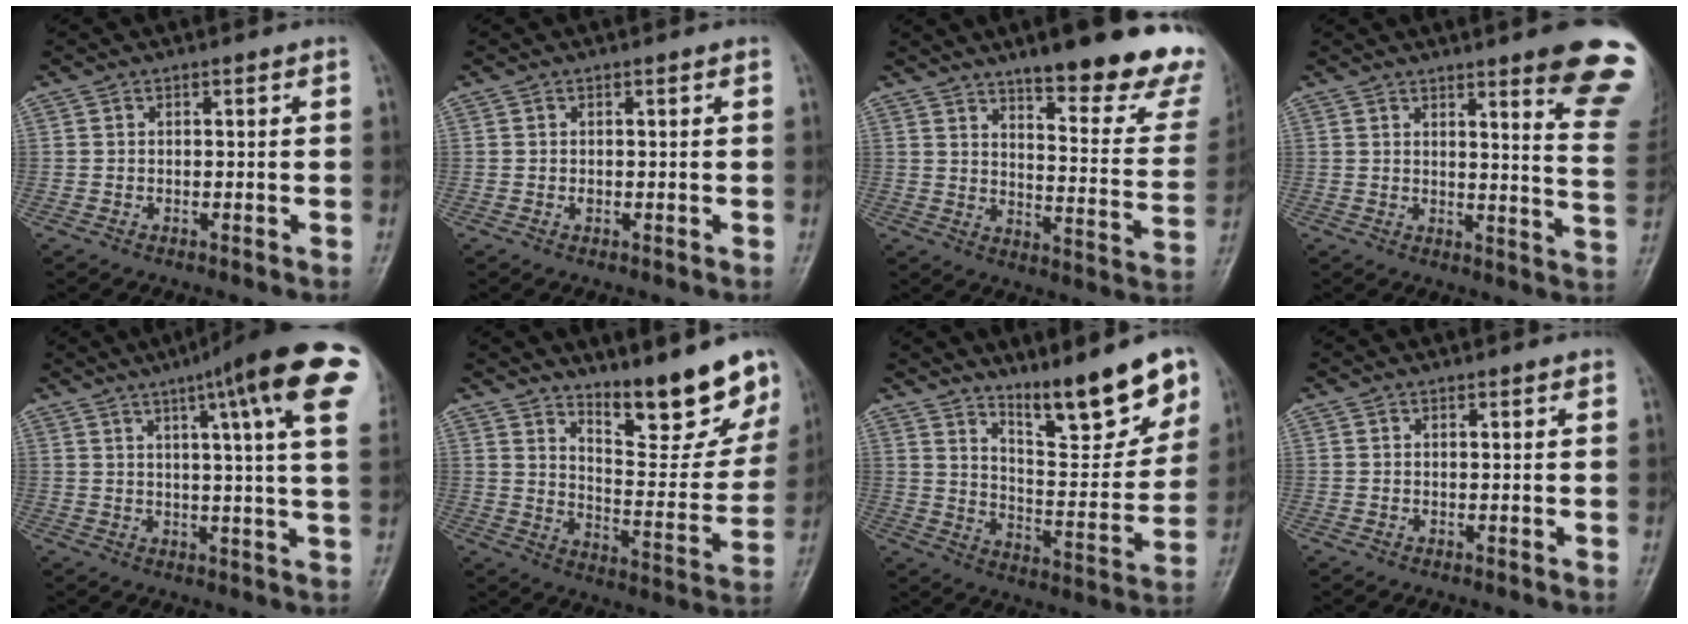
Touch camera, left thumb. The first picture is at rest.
{"total": 0.6, "force": [0.0, 0.4, 0.5], "torque": [-0.007, 0.003, 0.001]}
{"total": 22.5, "force": [15.8, 5.2, 15.3], "torque": [-0.164, -0.089, 0.206]}
{"total": 17.1, "force": [11.0, 1.4, 12.9], "torque": [-0.132, -0.069, 0.130]}
{"total": 19.6, "force": [9.2, 2.2, 17.2], "torque": [-0.229, -0.011, 0.102]}
{"total": 16.3, "force": [12.5, 4.1, 9.7], "torque": [-0.094, -0.097, 0.193]}
{"total": 16.6, "force": [11.7, 4.1, 11.1], "torque": [-0.124, -0.078, 0.190]}
{"total": 0.6, "force": [0.5, 0.2, 0.4], "torque": [-0.006, -0.002, 0.005]}